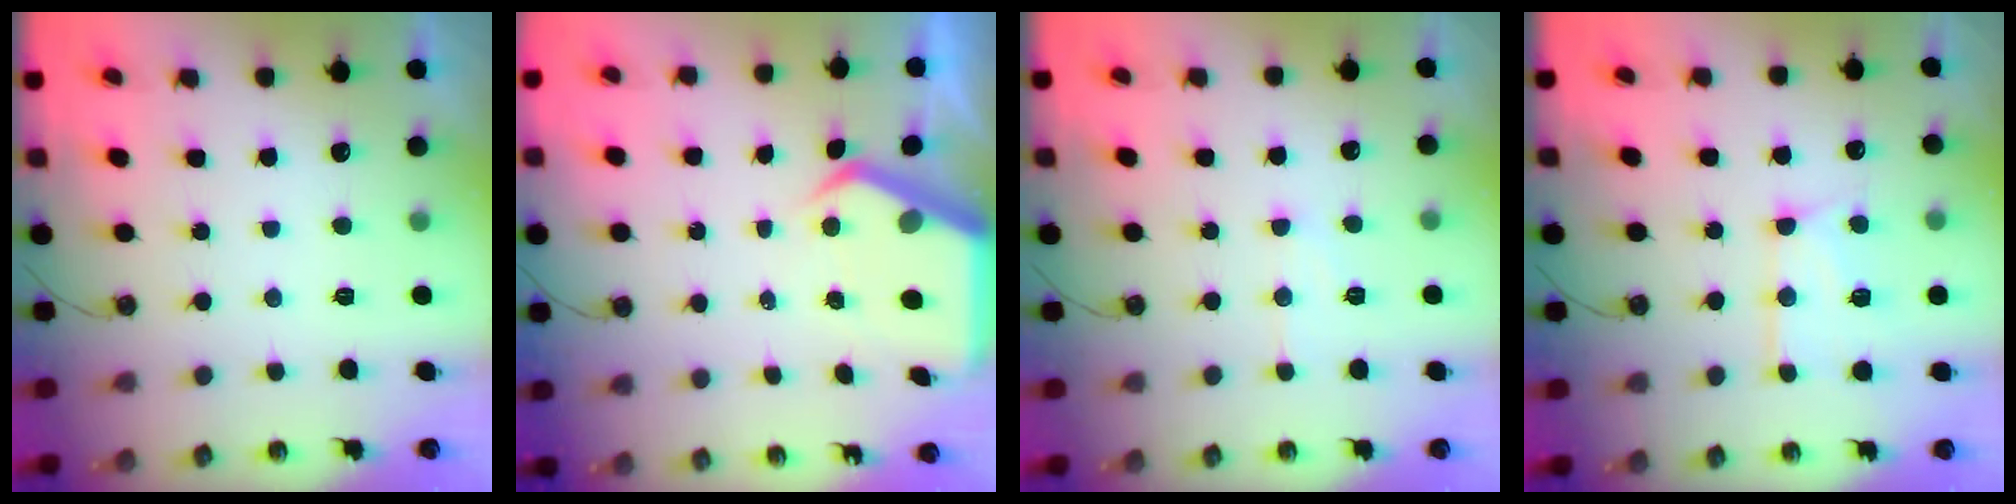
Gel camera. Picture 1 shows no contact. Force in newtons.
{"total": 6.0, "press": 6.0, "slide": 0.7}
{"total": 7.7, "press": 7.6, "slide": 0.4}
{"total": 13.5, "press": 13.5, "slide": 0.9}